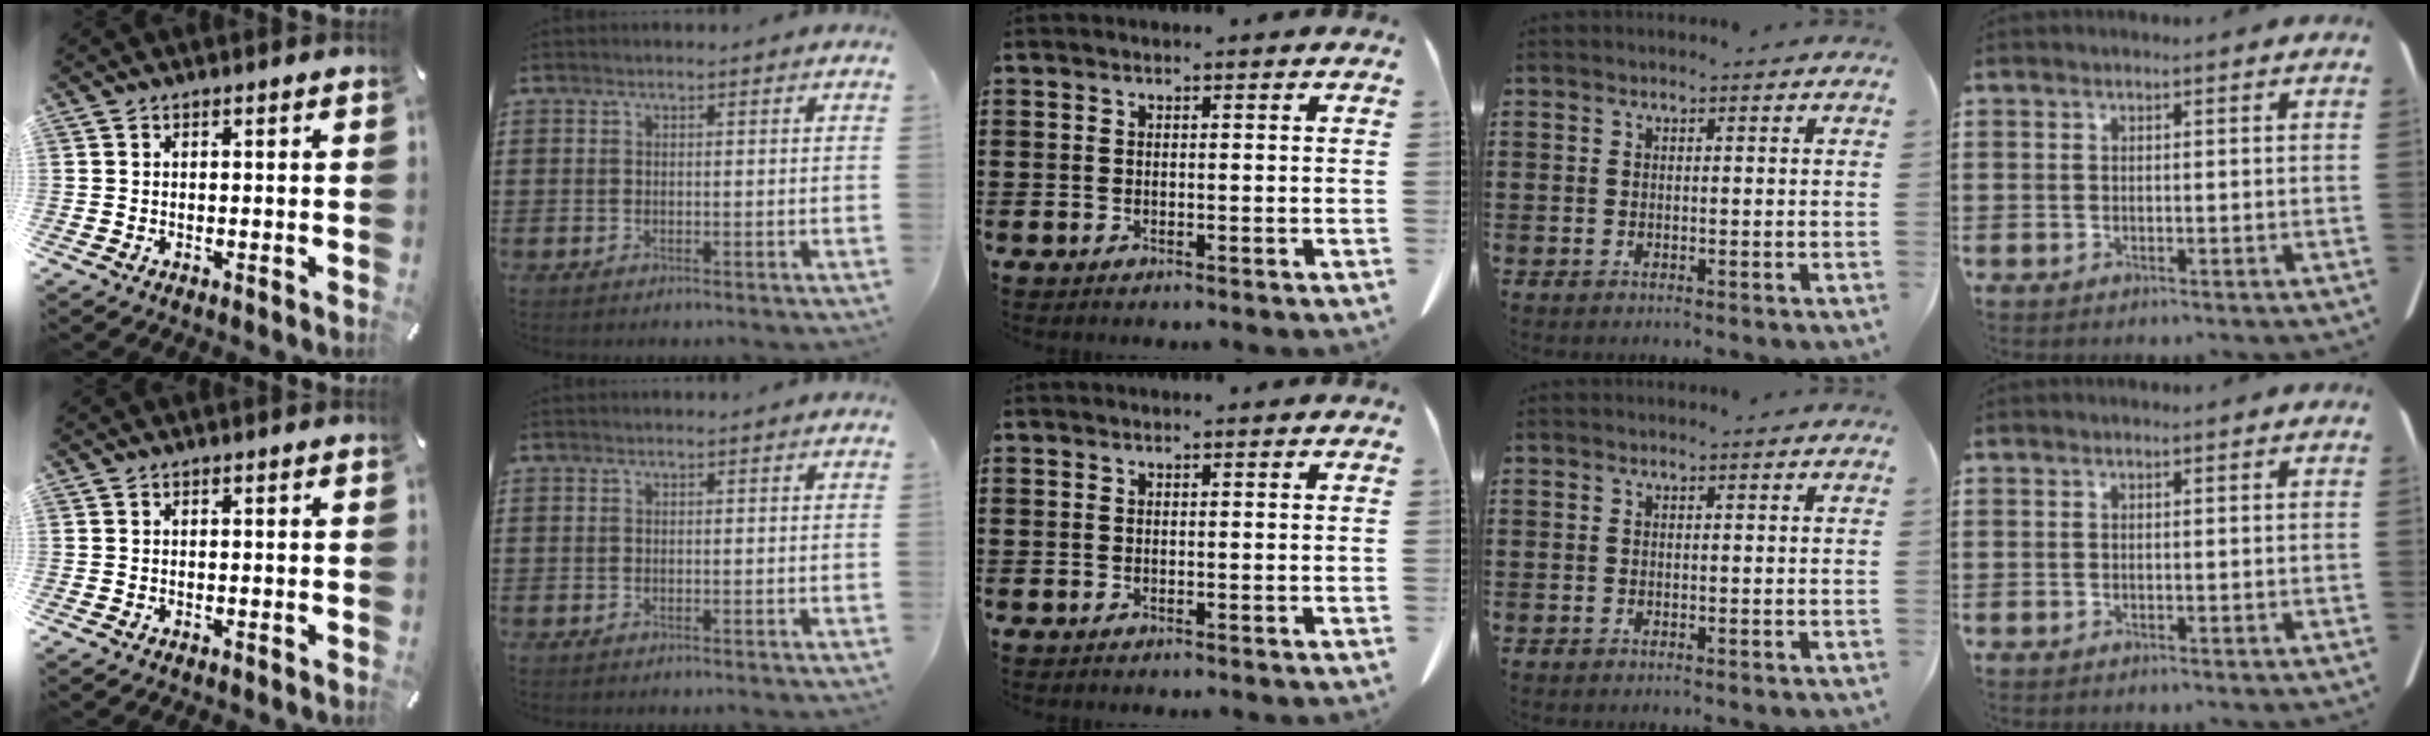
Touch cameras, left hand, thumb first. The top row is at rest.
{}